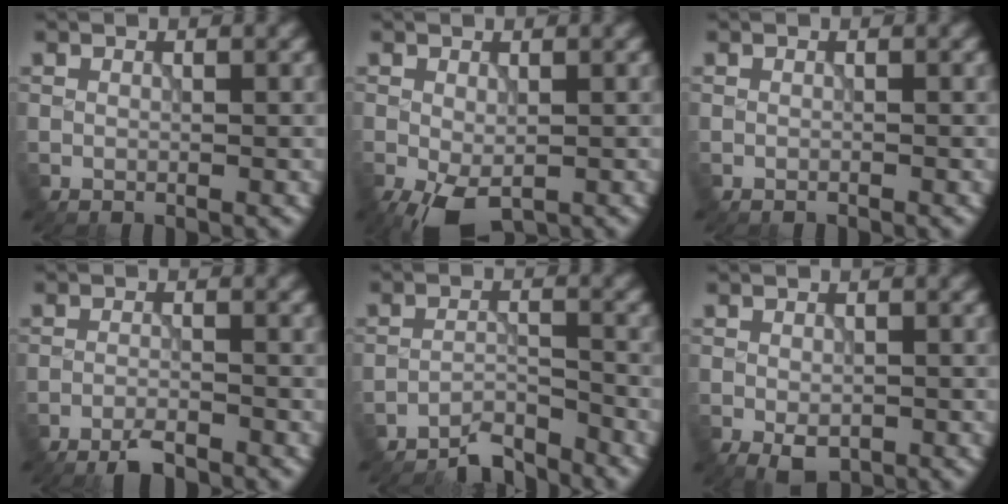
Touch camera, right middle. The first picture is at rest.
{"total": 4.4, "force": [-2.0, 2.1, 3.3], "torque": [-0.071, -0.015, -0.031]}
{"total": 0.0}
{"total": 2.5, "force": [-2.2, 0.2, 1.2], "torque": [-0.024, -0.005, -0.047]}
{"total": 3.8, "force": [-3.7, 0.4, 0.8], "torque": [-0.008, 0.001, -0.074]}
{"total": 2.3, "force": [-1.1, 1.3, 1.6], "torque": [-0.028, -0.012, -0.013]}